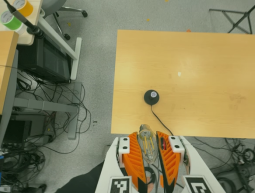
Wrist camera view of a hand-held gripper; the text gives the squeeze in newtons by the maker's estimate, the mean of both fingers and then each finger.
{"total": 21.1, "left": 25.1, "right": 17.0}